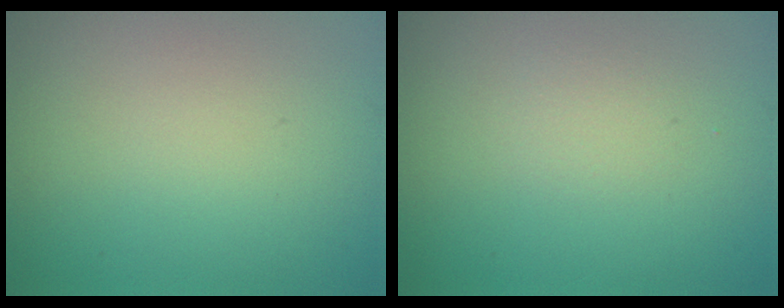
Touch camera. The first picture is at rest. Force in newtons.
{"total": 0.9, "press": 0.9, "slide": 0.1}